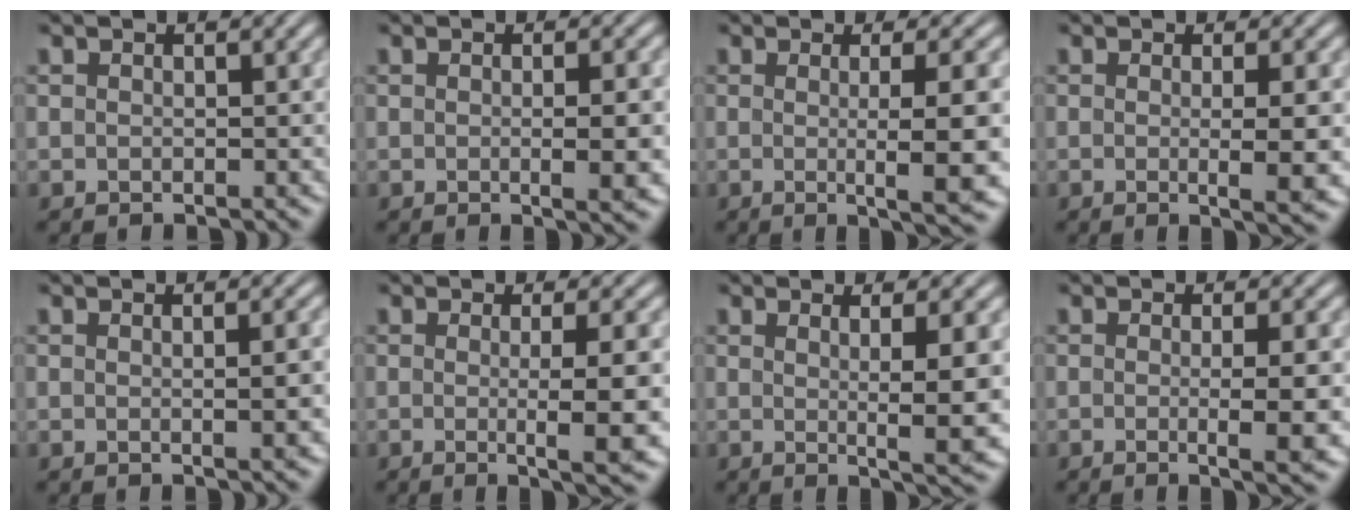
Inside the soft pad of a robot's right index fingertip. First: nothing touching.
{"total": 2.7, "force": [-0.3, -0.1, 2.7], "torque": [-0.038, 0.001, -0.007]}
{"total": 6.8, "force": [-1.5, 0.3, 6.6], "torque": [-0.085, -0.007, -0.022]}
{"total": 4.5, "force": [-0.8, 0.2, 4.4], "torque": [-0.060, -0.006, -0.014]}
{"total": 1.8, "force": [0.0, -0.3, 1.7], "torque": [-0.025, -0.003, 0.001]}
{"total": 5.9, "force": [-1.4, 0.2, 5.8], "torque": [-0.077, -0.008, -0.021]}
{"total": 6.6, "force": [-0.1, 0.5, 6.6], "torque": [-0.082, -0.001, 0.003]}
{"total": 4.9, "force": [-1.3, 0.3, 4.7], "torque": [-0.063, -0.005, -0.022]}